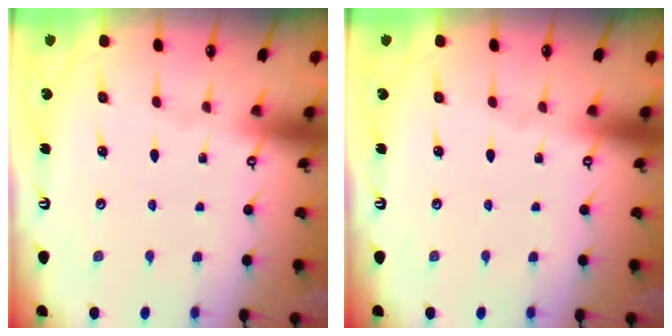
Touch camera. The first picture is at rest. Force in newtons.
{"total": 0.0}